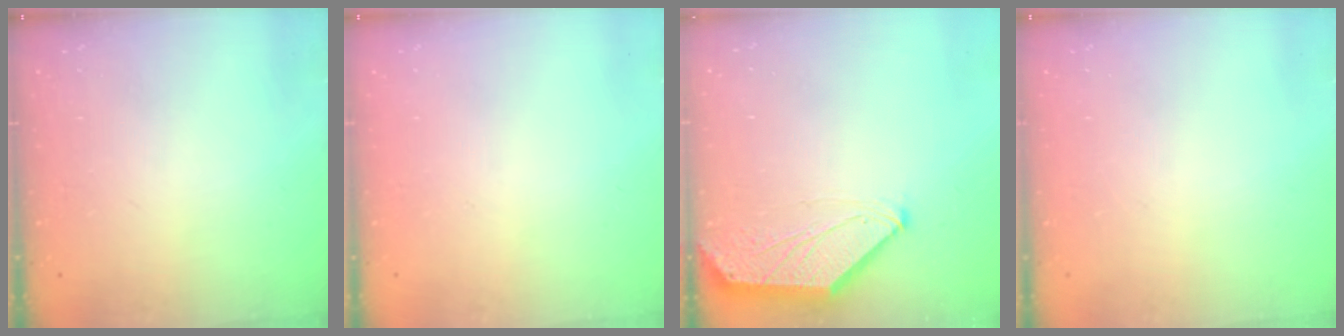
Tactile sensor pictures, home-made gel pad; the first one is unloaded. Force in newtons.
{"total": 0.0}
{"total": 0.5, "press": 0.4, "slide": 0.3}
{"total": 0.0}